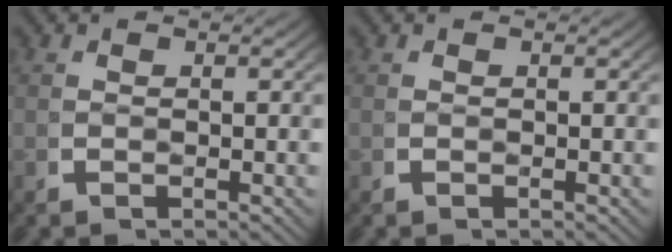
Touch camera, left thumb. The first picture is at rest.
{"total": 0.0}